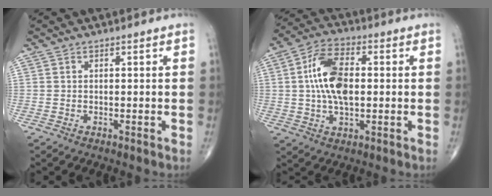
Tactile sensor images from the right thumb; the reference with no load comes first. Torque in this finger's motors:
{"motor_torque": [2.49, 2.52, 1.52, -0.07, 0.16]}